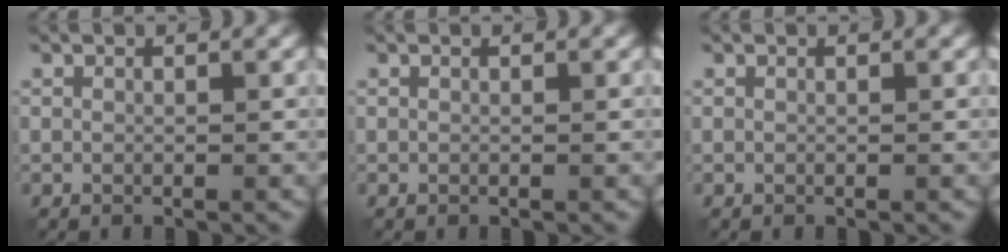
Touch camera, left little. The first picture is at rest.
{"total": 0.0}
{"total": 0.0}